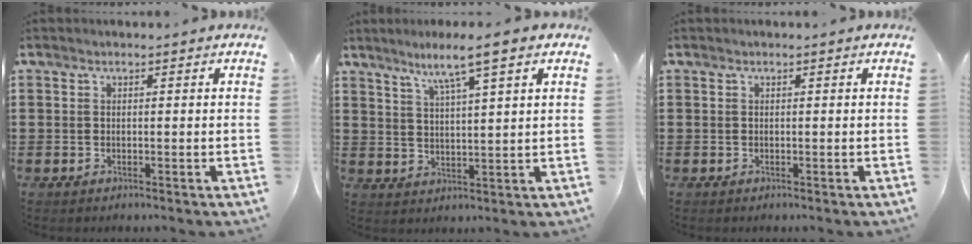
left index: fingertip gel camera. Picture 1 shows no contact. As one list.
[{"total": 5.9, "force": [4.3, -0.5, 4.1], "torque": [-0.090, -0.011, 0.070]}, {"total": 0.0}]